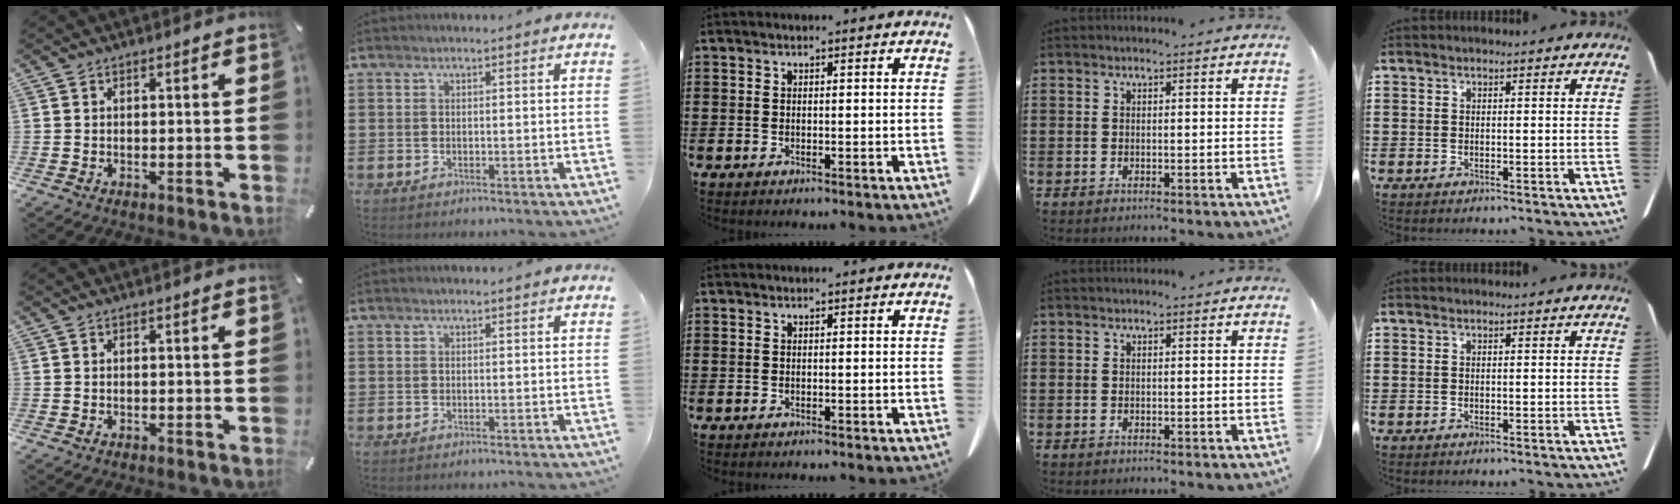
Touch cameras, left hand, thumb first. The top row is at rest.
{}